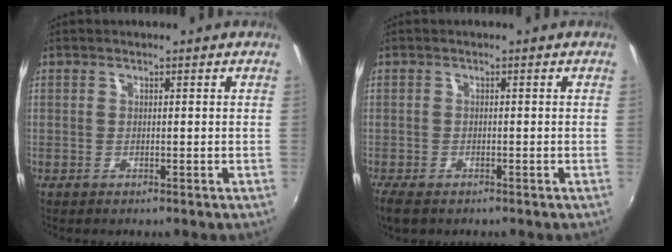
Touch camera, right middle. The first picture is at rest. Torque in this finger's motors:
{"motor_torque": [0.52, -0.61, 0.17, 0.03]}